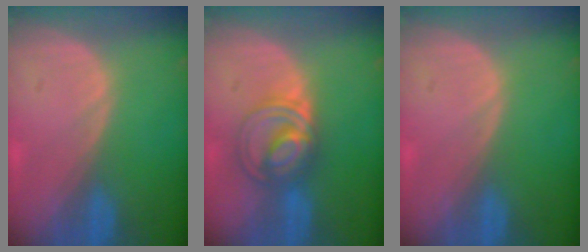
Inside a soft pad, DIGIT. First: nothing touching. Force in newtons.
{"total": 6.2, "press": 6.2, "slide": 0.2}
{"total": 0.0}